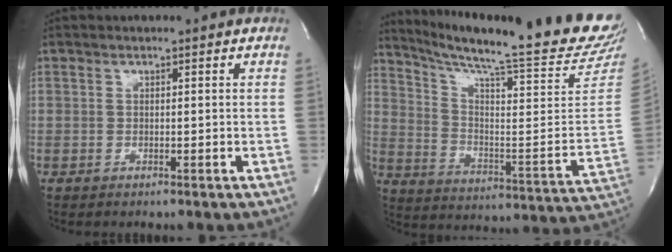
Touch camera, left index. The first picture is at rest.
{"total": 25.9, "force": [22.9, -0.4, 11.9], "torque": [-0.191, -0.104, 0.312]}